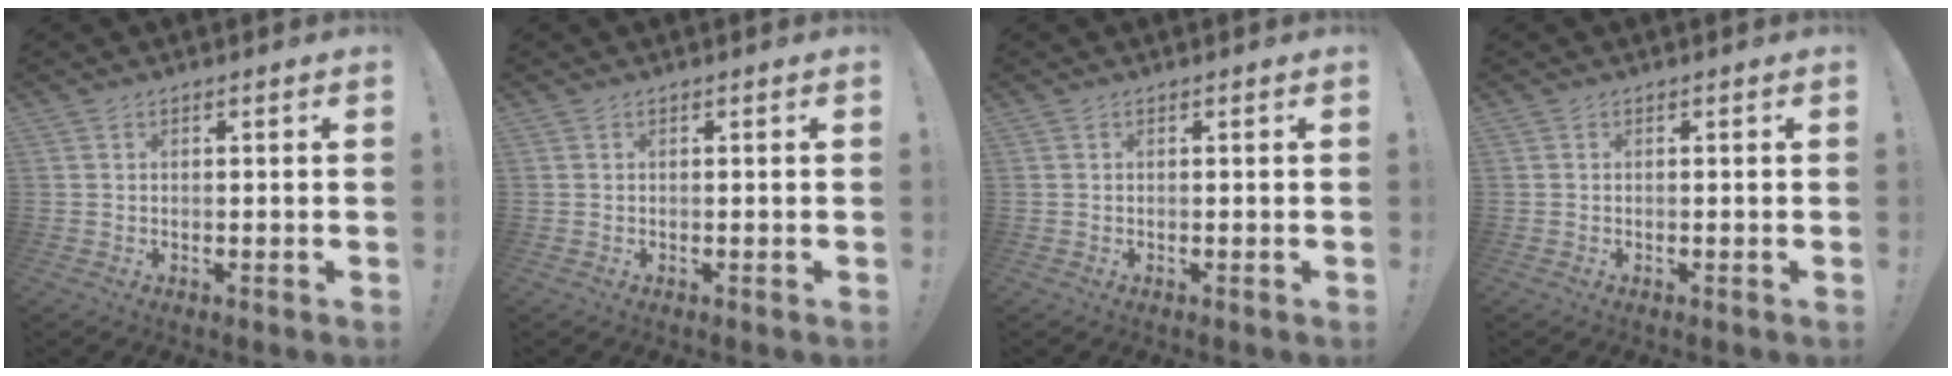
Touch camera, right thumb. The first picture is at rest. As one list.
[{"total": 0.0}, {"total": 0.0}, {"total": 0.0}]